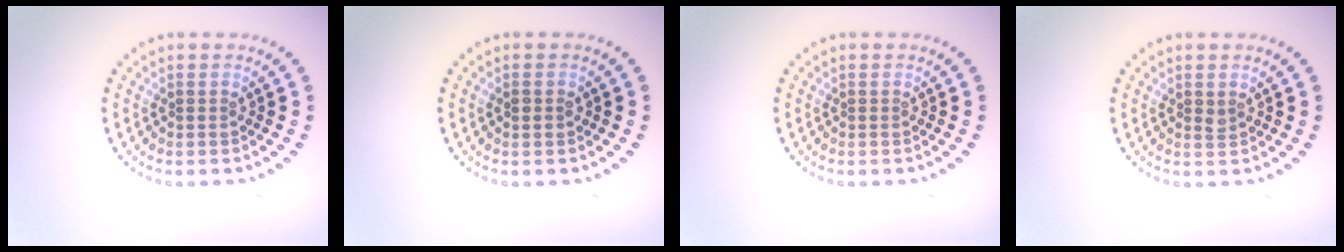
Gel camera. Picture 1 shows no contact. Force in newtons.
{"total": 1.0, "press": 1.0, "slide": 0.1}
{"total": 0.0}
{"total": 0.6, "press": 0.5, "slide": 0.2}